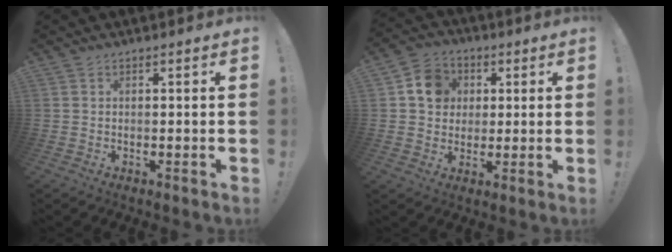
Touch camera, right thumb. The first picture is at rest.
{"total": 10.0, "force": [2.7, 9.0, 3.4], "torque": [-0.044, -0.004, 0.056]}